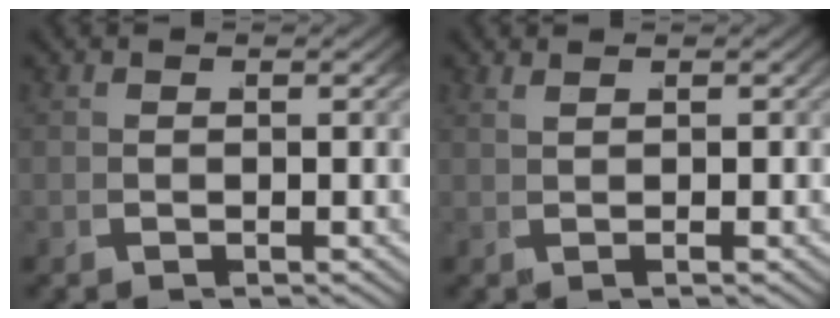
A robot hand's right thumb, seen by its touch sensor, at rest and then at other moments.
{"total": 1.0, "force": [0.8, -0.4, 0.5], "torque": [-0.007, 0.011, 0.015]}